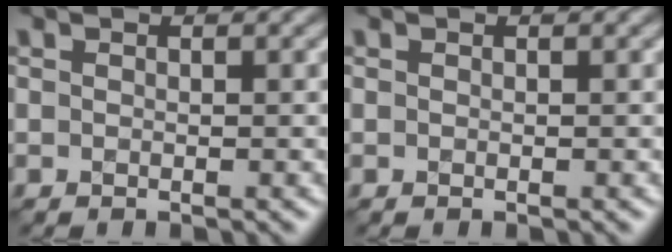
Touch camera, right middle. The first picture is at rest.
{"total": 0.0}